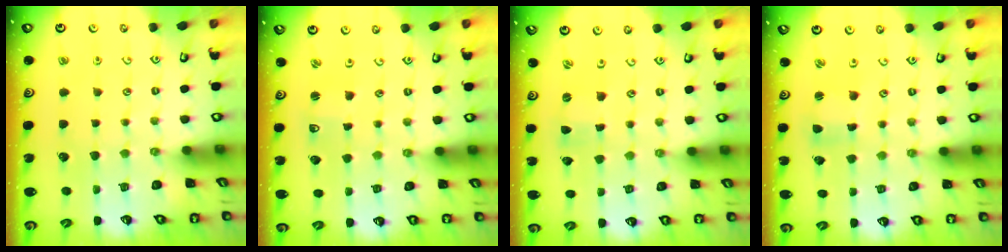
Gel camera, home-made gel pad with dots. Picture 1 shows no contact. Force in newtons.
{"total": 2.2, "press": 2.2, "slide": 0.3}
{"total": 0.0}
{"total": 1.7, "press": 1.7, "slide": 0.3}